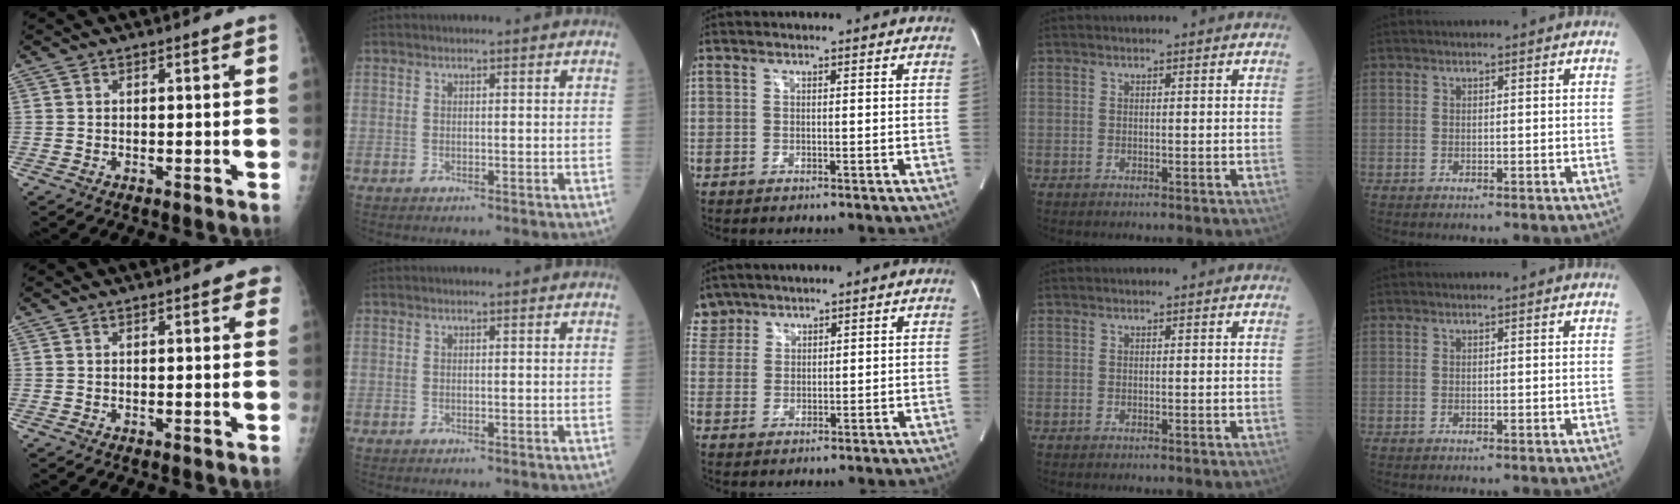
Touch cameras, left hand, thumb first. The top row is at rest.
{"thumb": {"total": 2.0, "force": [1.1, 0.9, 1.4], "torque": [-0.005, 0.000, 0.010]}, "middle": {"total": 3.9, "force": [3.3, 2.0, -0.5], "torque": [0.015, 0.008, 0.067]}}